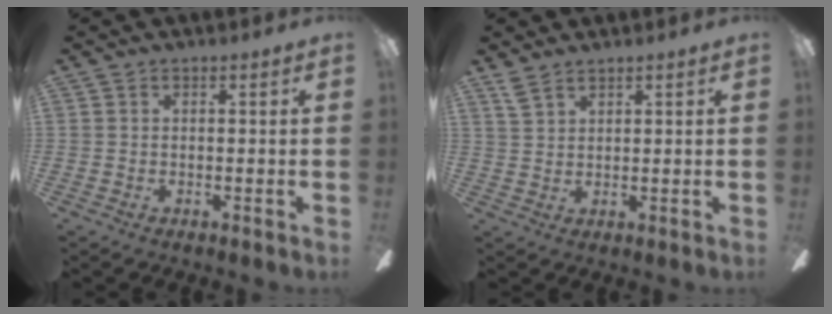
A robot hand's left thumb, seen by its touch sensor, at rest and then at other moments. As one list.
[{"total": 3.8, "force": [3.1, 1.5, 1.6], "torque": [-0.037, -0.007, 0.059]}]